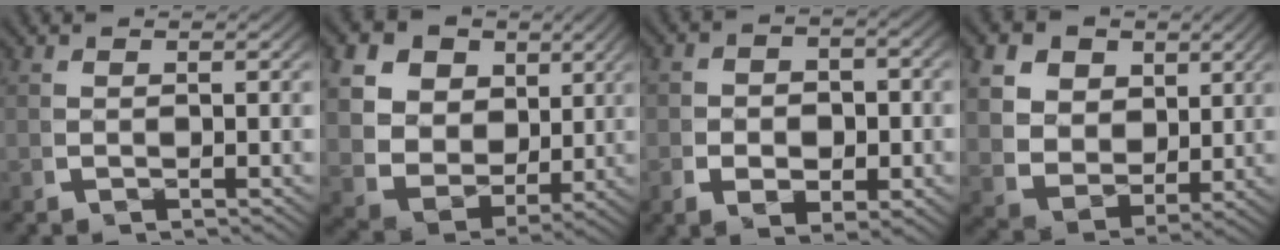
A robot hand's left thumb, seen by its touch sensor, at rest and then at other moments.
{"total": 13.1, "force": [1.1, 10.8, 7.3], "torque": [-0.176, -0.044, 0.013]}
{"total": 3.8, "force": [-0.8, 2.7, 2.5], "torque": [-0.028, -0.012, -0.014]}
{"total": 10.1, "force": [1.0, 8.2, 5.7], "torque": [-0.139, -0.044, 0.020]}